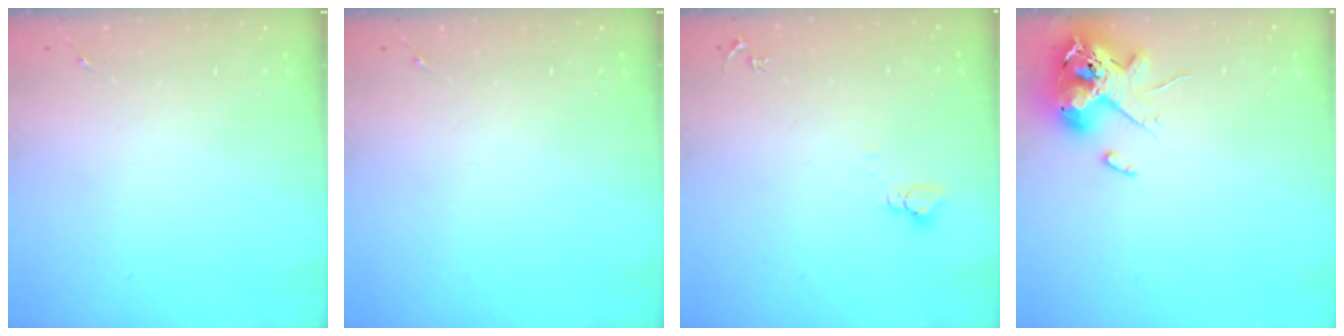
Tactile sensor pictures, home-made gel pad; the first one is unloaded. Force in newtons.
{"total": 0.0}
{"total": 2.7, "press": 2.7, "slide": 0.2}
{"total": 12.5, "press": 12.3, "slide": 2.0}